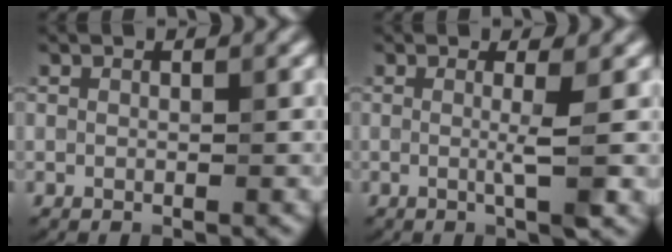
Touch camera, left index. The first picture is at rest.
{"total": 2.6, "force": [0.0, 0.4, 2.6], "torque": [-0.045, -0.006, -0.008]}